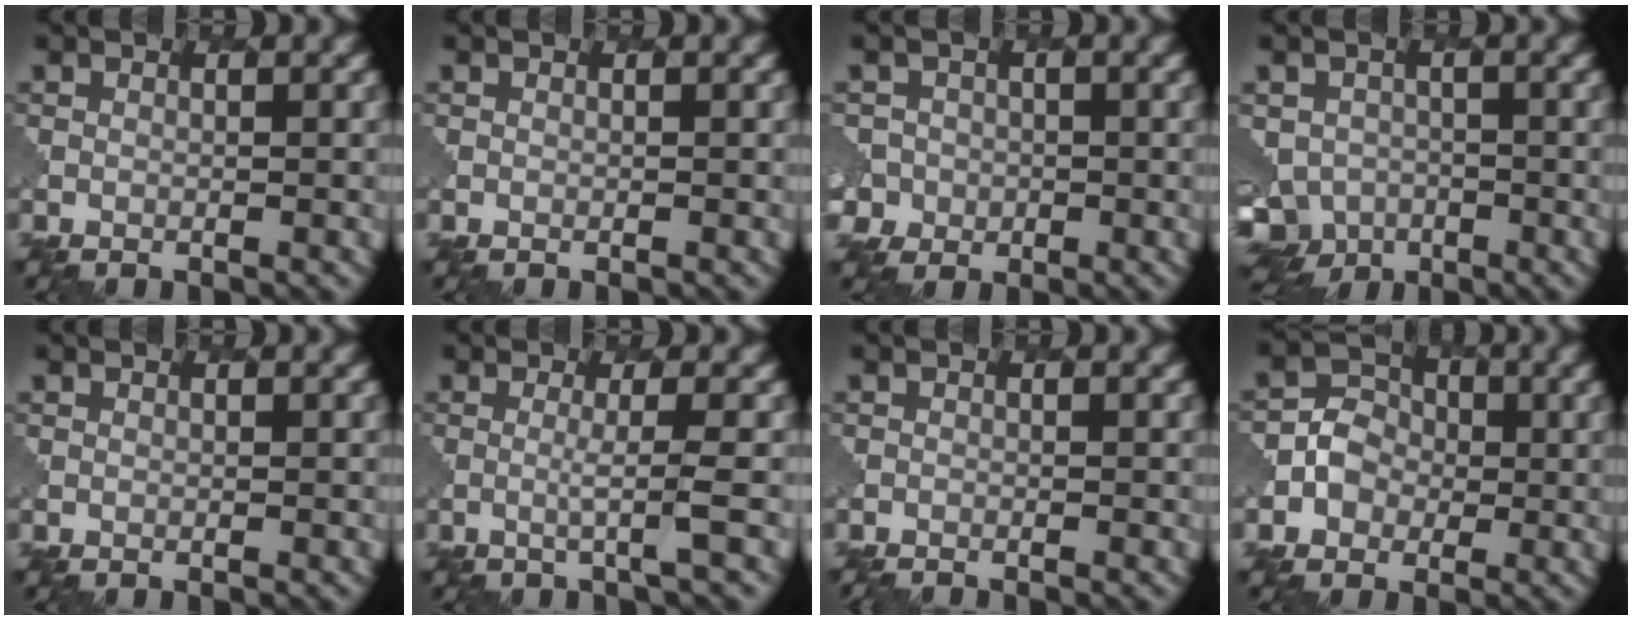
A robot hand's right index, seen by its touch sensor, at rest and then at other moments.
{"total": 0.0}
{"total": 4.1, "force": [-1.0, 3.9, 0.5], "torque": [0.000, 0.005, -0.030]}
{"total": 7.8, "force": [-4.3, 5.9, 2.7], "torque": [-0.053, -0.033, -0.046]}
{"total": 0.0}
{"total": 1.9, "force": [-0.2, 0.1, 1.9], "torque": [-0.029, -0.002, -0.014]}
{"total": 1.4, "force": [-1.4, 0.2, 0.2], "torque": [0.003, -0.001, -0.019]}
{"total": 2.9, "force": [-0.5, 2.8, 0.9], "torque": [-0.008, 0.005, -0.010]}